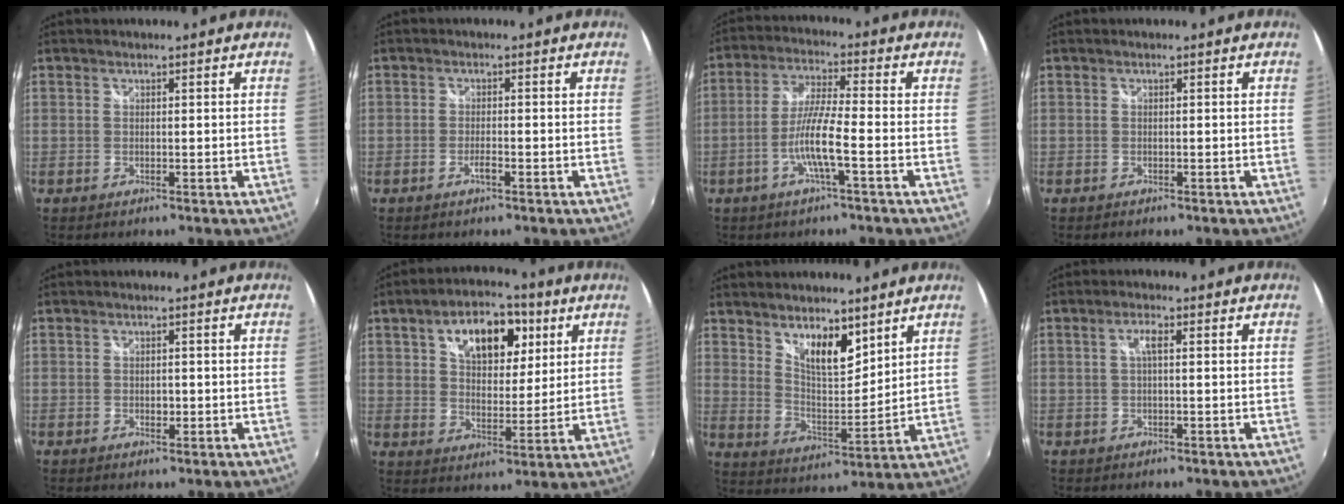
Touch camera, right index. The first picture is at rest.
{"total": 1.8, "force": [-1.1, 0.4, 1.4], "torque": [-0.032, 0.000, -0.022]}
{"total": 7.7, "force": [-3.0, -0.1, 7.1], "torque": [-0.147, 0.001, -0.058]}
{"total": 0.9, "force": [-0.7, 0.4, 0.3], "torque": [-0.010, -0.003, -0.012]}
{"total": 1.5, "force": [-0.3, 1.0, 1.0], "torque": [-0.016, 0.001, -0.005]}
{"total": 14.4, "force": [6.1, 8.3, 10.0], "torque": [-0.165, 0.028, 0.098]}
{"total": 9.2, "force": [6.3, 3.5, 5.8], "torque": [-0.093, -0.001, 0.114]}
{"total": 2.3, "force": [0.3, 0.4, 2.2], "torque": [-0.044, 0.005, 0.003]}